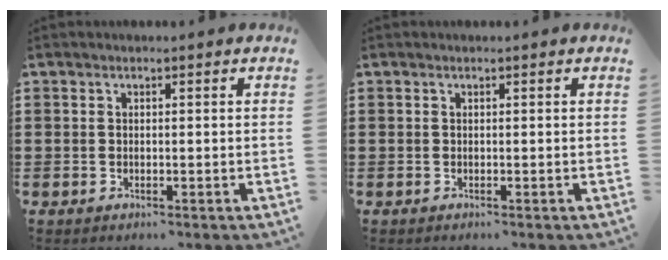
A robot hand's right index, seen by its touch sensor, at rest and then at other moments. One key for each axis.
{"total": 0.0}